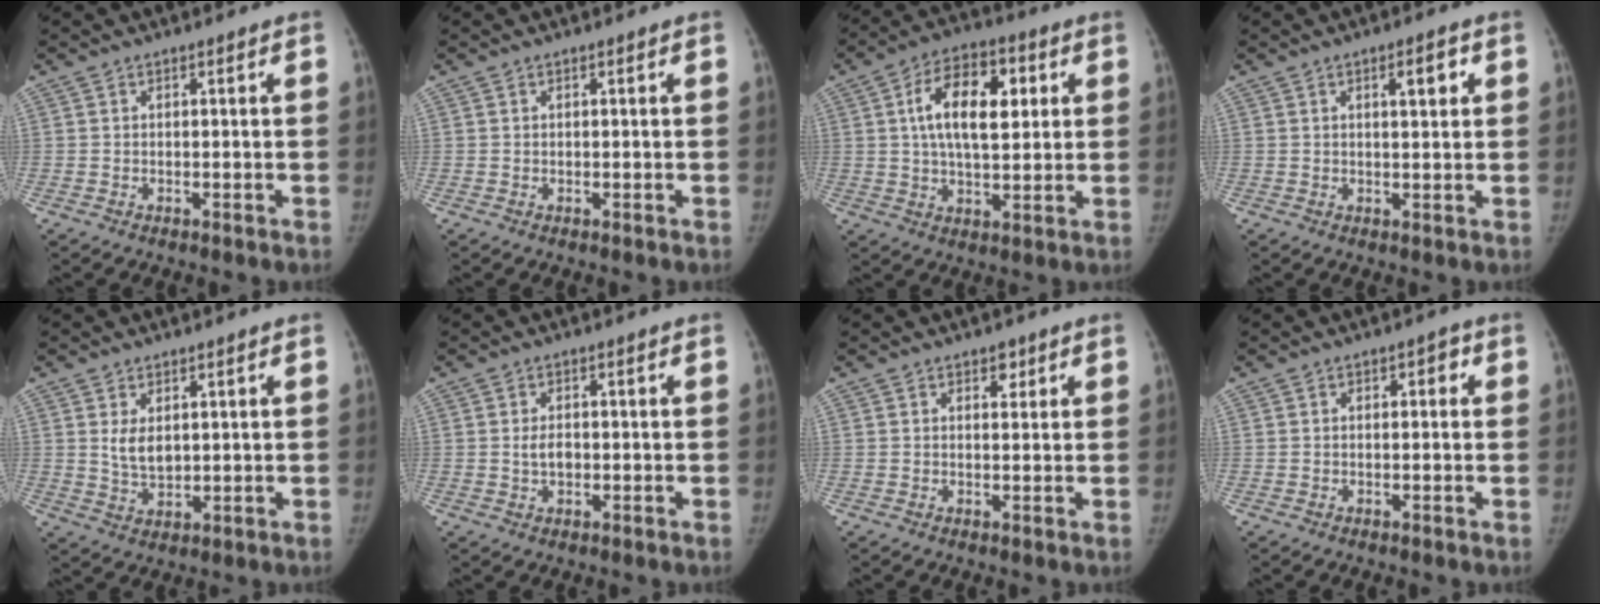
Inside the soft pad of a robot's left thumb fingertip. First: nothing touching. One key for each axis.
{"total": 0.0}
{"total": 14.0, "fx": 3.4, "fy": 7.5, "fz": 11.4, "tx": -0.170, "ty": 0.004, "tz": 0.052}
{"total": 4.0, "fx": 1.5, "fy": 1.4, "fz": 3.4, "tx": -0.041, "ty": -0.005, "tz": 0.021}
{"total": 4.6, "fx": 1.3, "fy": 2.8, "fz": 3.4, "tx": -0.052, "ty": -0.015, "tz": 0.032}
{"total": 2.7, "fx": -0.2, "fy": 1.8, "fz": 2.1, "tx": -0.034, "ty": 0.003, "tz": -0.003}
{"total": 1.9, "fx": 1.1, "fy": 1.2, "fz": 0.9, "tx": 0.003, "ty": -0.004, "tz": 0.012}
{"total": 2.1, "fx": 0.3, "fy": 1.3, "fz": 1.7, "tx": -0.012, "ty": 0.011, "tz": -0.001}